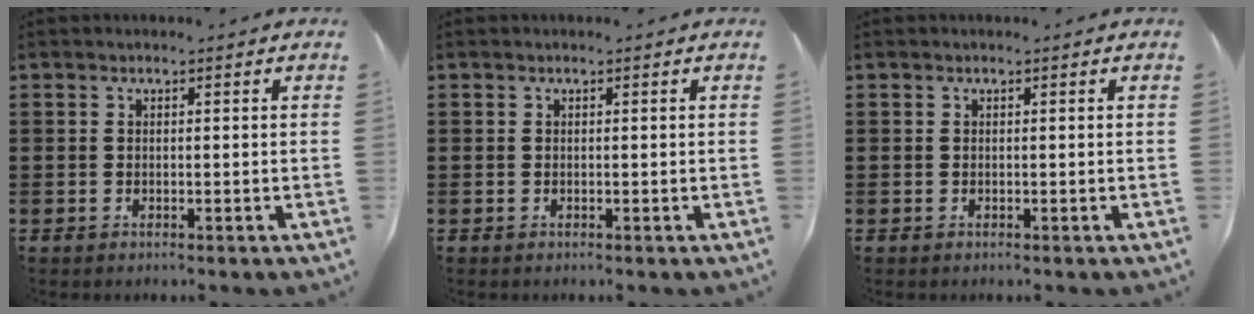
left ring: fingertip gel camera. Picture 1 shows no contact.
{"total": 0.0}
{"total": 0.0}